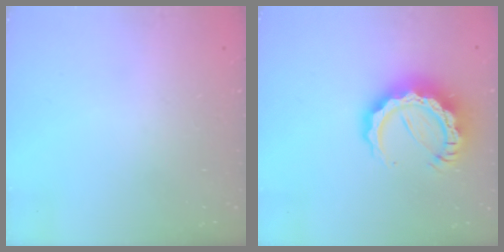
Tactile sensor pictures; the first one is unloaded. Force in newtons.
{"total": 13.3, "press": 13.2, "slide": 1.2}